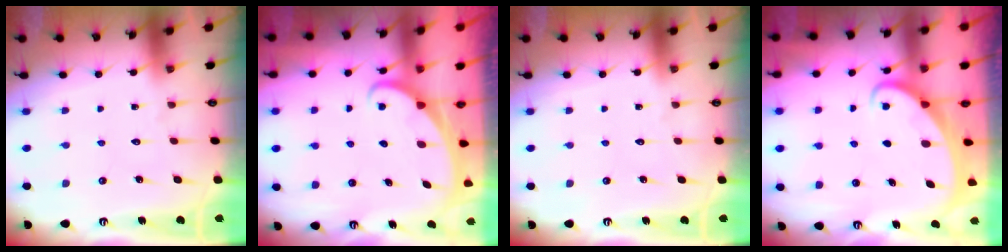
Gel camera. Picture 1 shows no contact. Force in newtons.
{"total": 1.7, "press": 1.7, "slide": 0.1}
{"total": 0.0}
{"total": 2.1, "press": 2.1, "slide": 0.2}